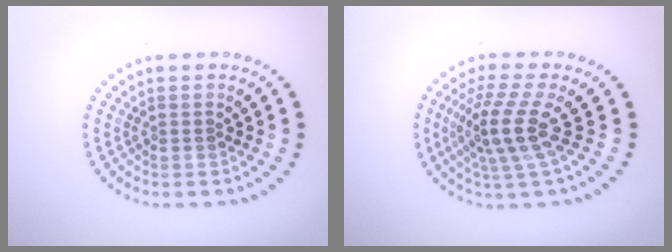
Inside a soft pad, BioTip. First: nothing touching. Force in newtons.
{"total": 4.3, "press": 3.0, "slide": 3.0}